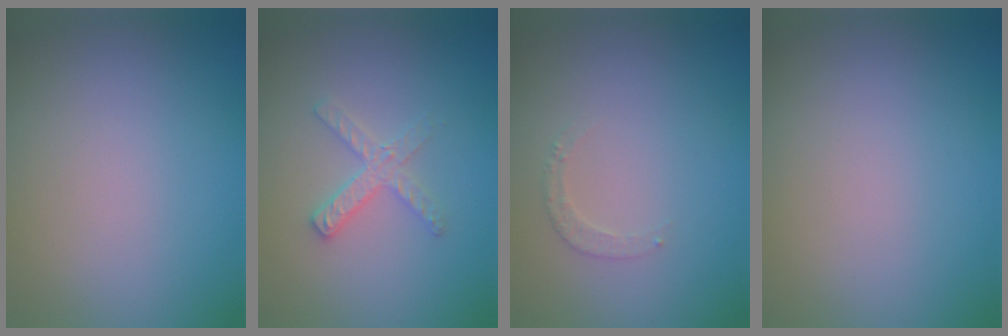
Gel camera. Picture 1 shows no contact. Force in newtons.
{"total": 2.2, "press": 2.2, "slide": 0.3}
{"total": 1.3, "press": 1.2, "slide": 0.2}
{"total": 0.0}